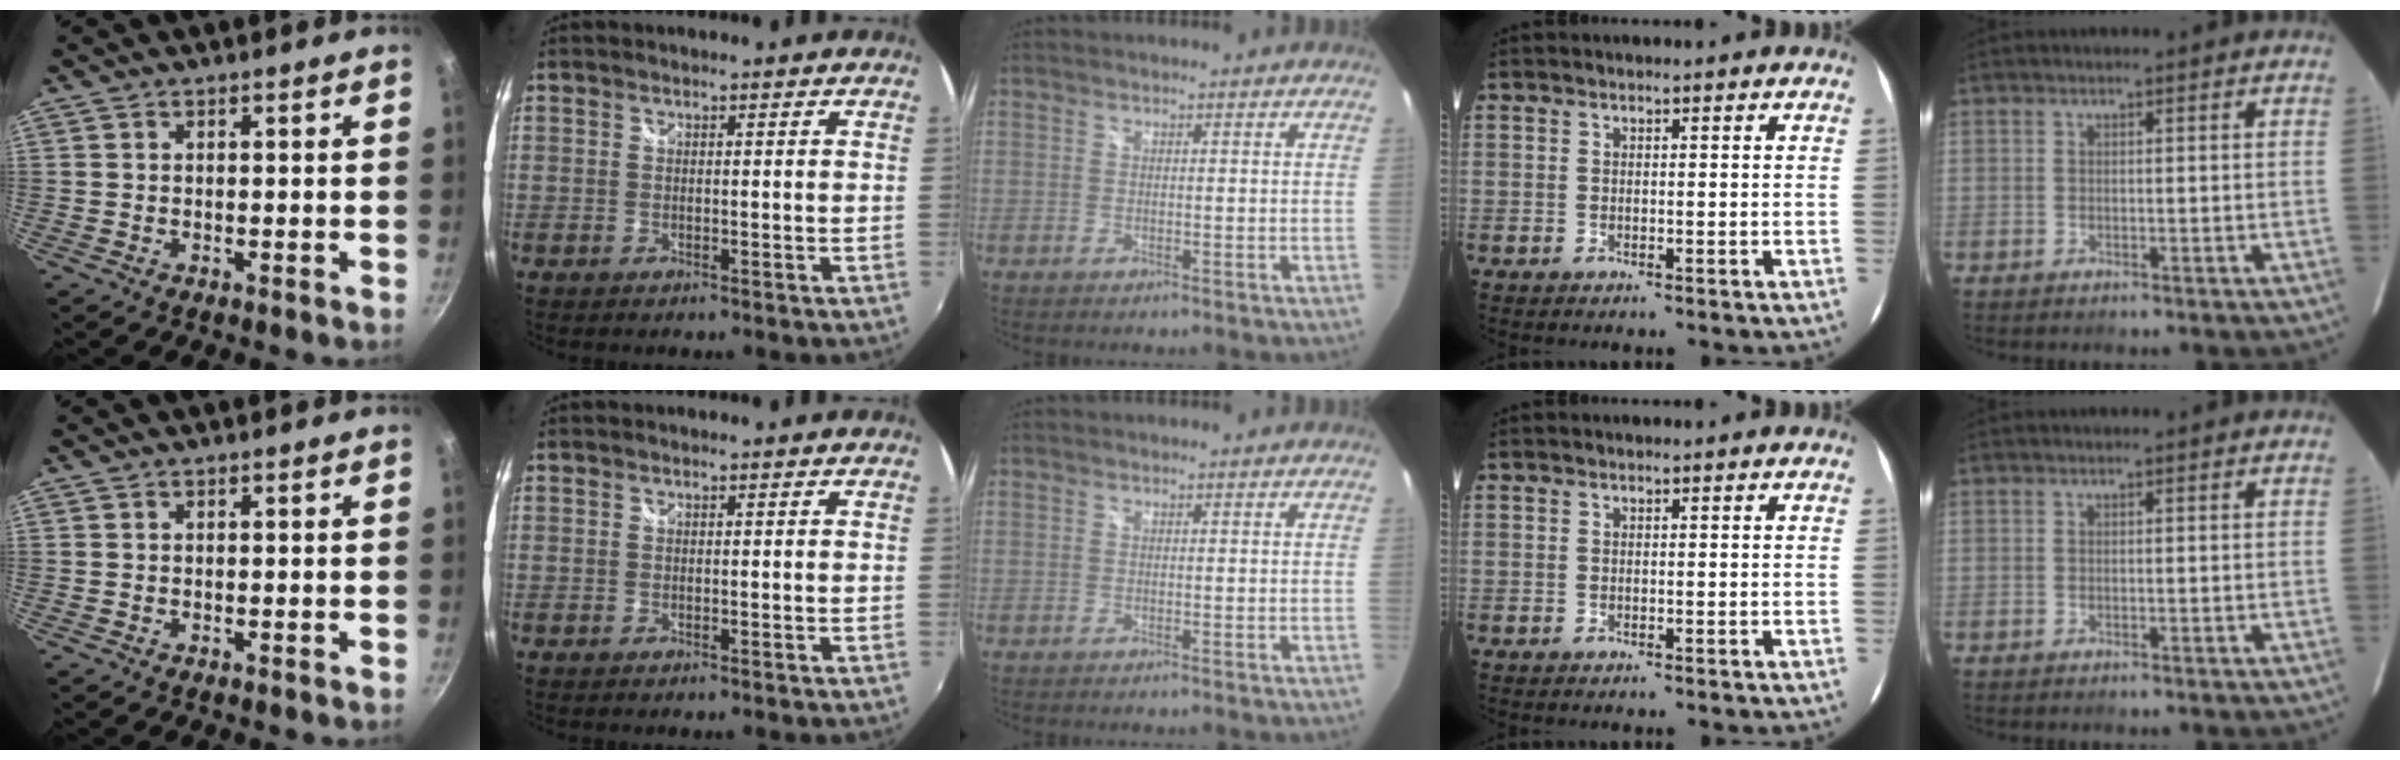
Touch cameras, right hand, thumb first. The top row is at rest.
{}